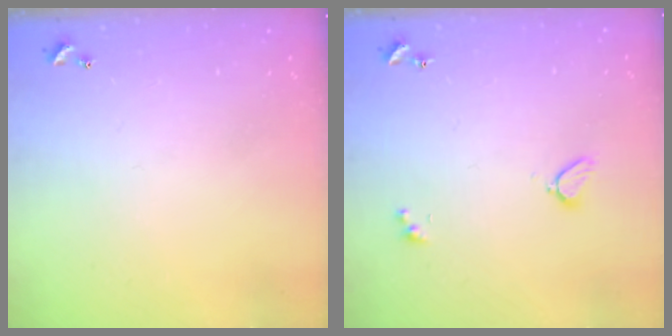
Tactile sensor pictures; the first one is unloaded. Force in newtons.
{"total": 2.1, "press": 2.0, "slide": 0.5}